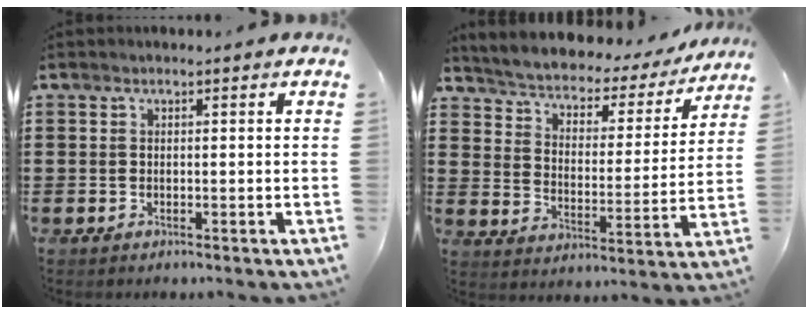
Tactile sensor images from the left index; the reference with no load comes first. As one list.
[{"total": 3.3, "force": [3.0, 0.9, 0.8], "torque": [-0.035, -0.030, 0.041]}]